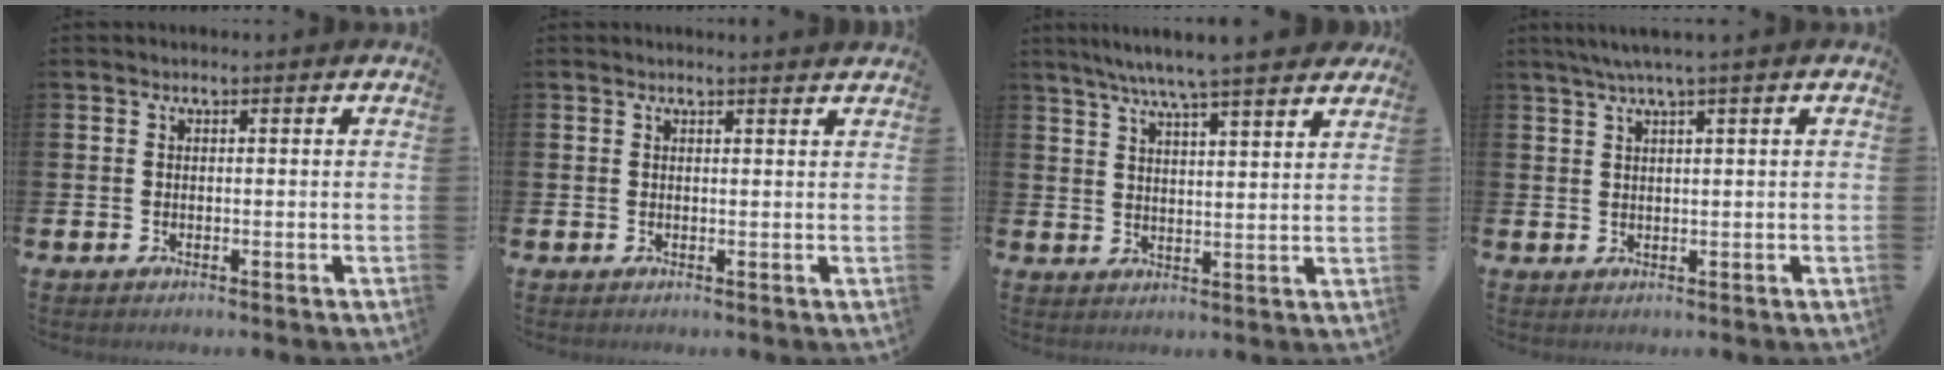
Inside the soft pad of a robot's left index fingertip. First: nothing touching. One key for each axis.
{"total": 0.9, "fx": 0.9, "fy": -0.2, "fz": 0.1, "tx": 0.008, "ty": -0.005, "tz": 0.016}
{"total": 7.1, "fx": 6.6, "fy": -0.2, "fz": 2.8, "tx": -0.072, "ty": -0.027, "tz": 0.116}
{"total": 3.0, "fx": 2.1, "fy": -0.5, "fz": 2.1, "tx": -0.051, "ty": 0.004, "tz": 0.039}